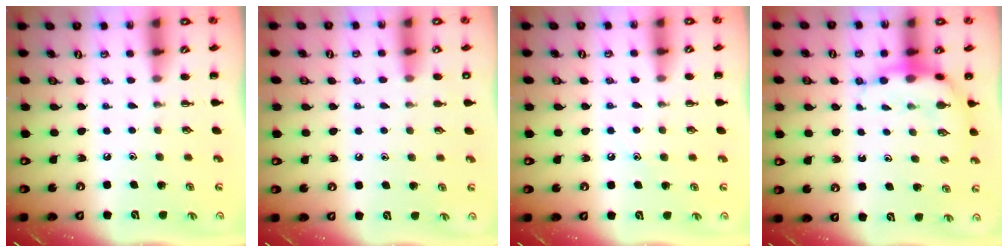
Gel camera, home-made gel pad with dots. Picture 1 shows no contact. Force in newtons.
{"total": 6.6, "press": 6.3, "slide": 2.0}
{"total": 6.1, "press": 5.8, "slide": 1.7}
{"total": 7.3, "press": 7.1, "slide": 2.0}